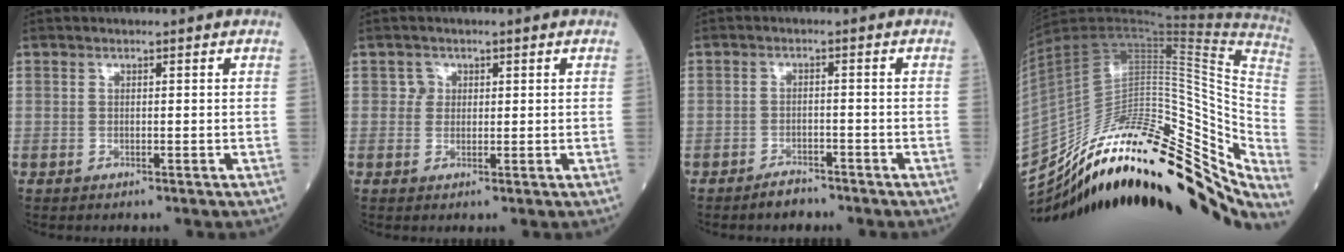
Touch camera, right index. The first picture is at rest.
{"total": 1.5, "force": [0.5, 1.4, 0.2], "torque": [0.008, 0.000, 0.002]}
{"total": 2.6, "force": [-2.4, 0.9, 0.7], "torque": [-0.017, 0.001, -0.038]}
{"total": 34.5, "force": [-21.4, 11.7, 24.4], "torque": [-0.367, 0.013, -0.323]}